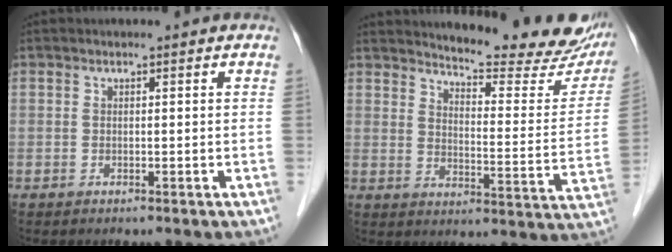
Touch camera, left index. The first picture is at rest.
{"total": 19.3, "force": [17.8, 2.6, 7.1], "torque": [-0.086, -0.077, 0.211]}